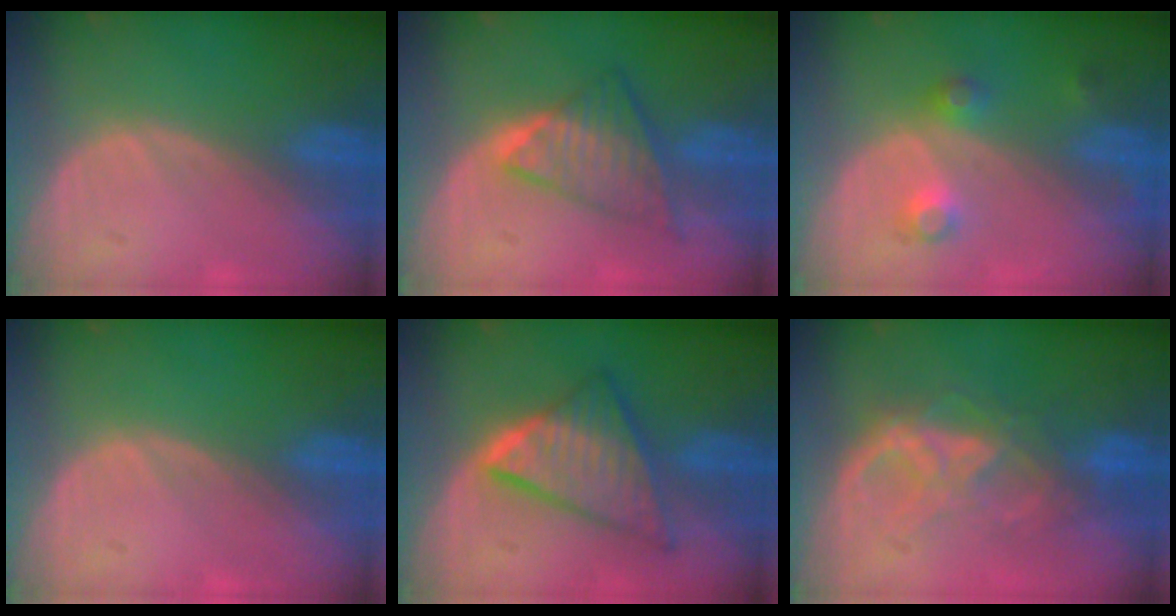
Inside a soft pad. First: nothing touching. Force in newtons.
{"total": 6.7, "press": 6.4, "slide": 1.9}
{"total": 3.8, "press": 3.4, "slide": 1.6}
{"total": 0.0}
{"total": 8.6, "press": 8.6, "slide": 0.5}
{"total": 6.5, "press": 6.5, "slide": 0.5}